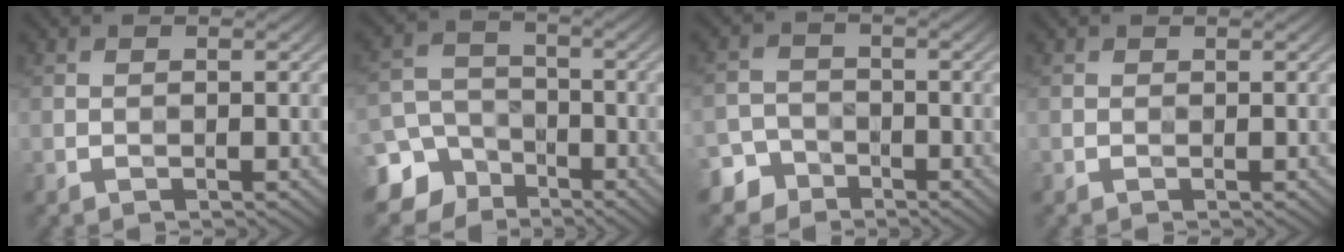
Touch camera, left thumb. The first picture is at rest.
{"total": 9.6, "force": [-5.8, 7.2, 2.3], "torque": [-0.064, -0.030, -0.123]}
{"total": 4.5, "force": [-3.3, 3.0, 0.3], "torque": [0.001, -0.008, -0.066]}
{"total": 0.0}